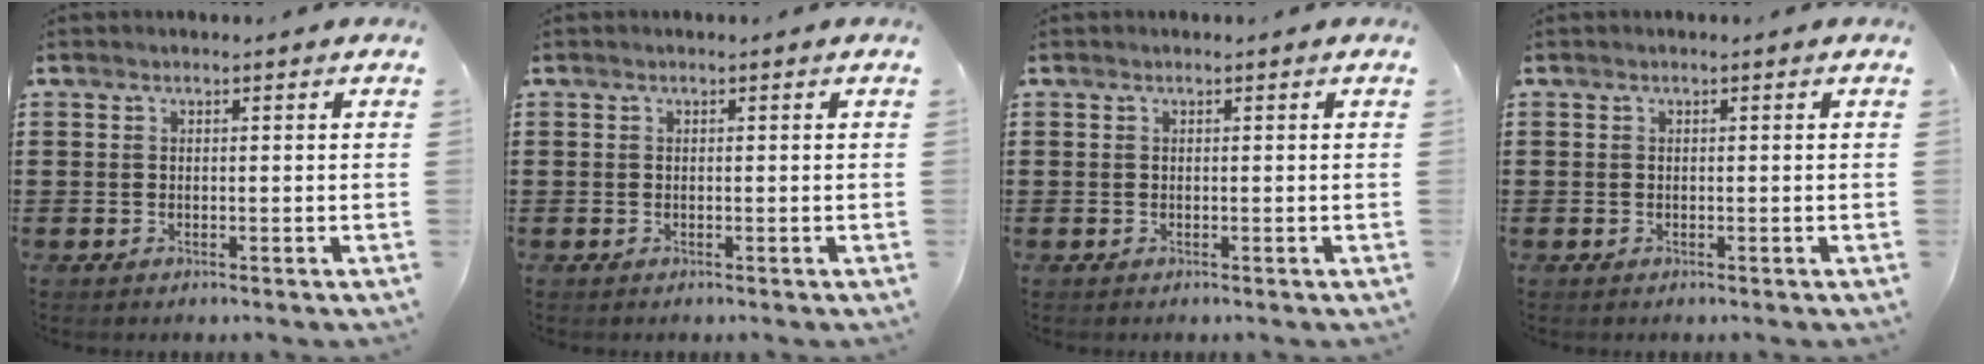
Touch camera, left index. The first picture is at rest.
{"total": 0.0}
{"total": 0.0}
{"total": 0.0}